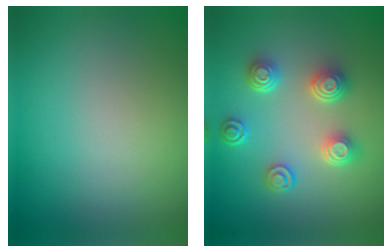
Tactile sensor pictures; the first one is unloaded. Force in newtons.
{"total": 4.4, "press": 3.4, "slide": 2.7}